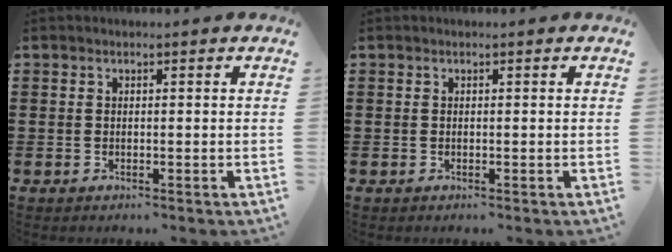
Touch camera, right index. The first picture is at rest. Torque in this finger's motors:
{"motor_torque": [0.00, 0.00, 0.00, -0.01]}